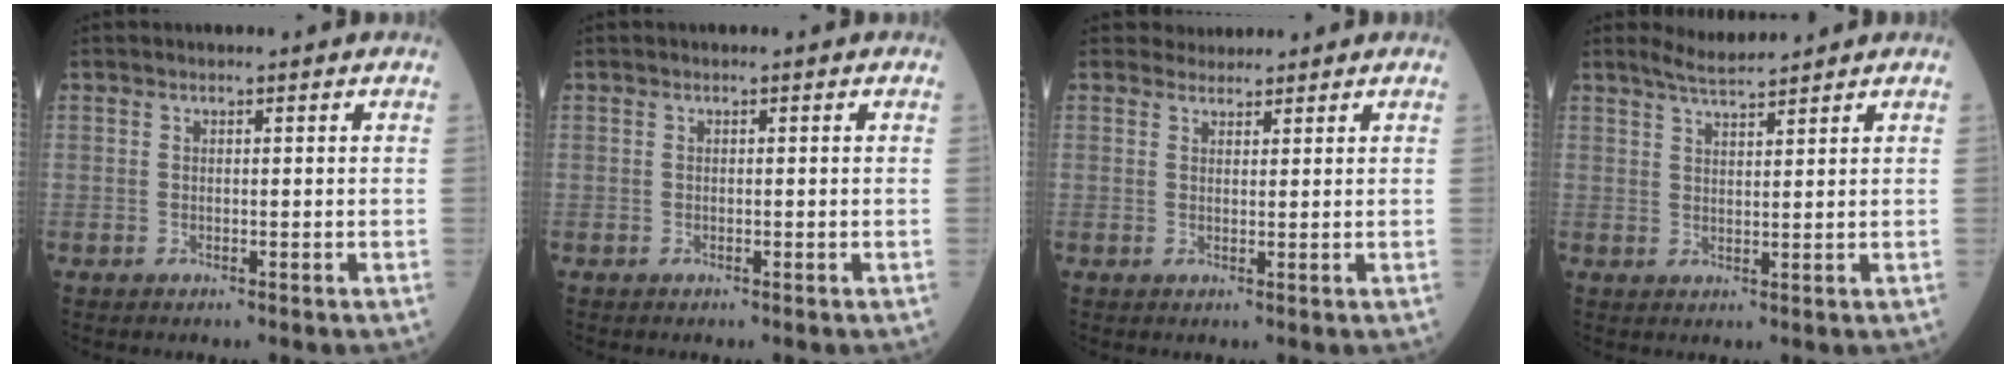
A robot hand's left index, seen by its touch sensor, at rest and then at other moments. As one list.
[{"total": 0.0}, {"total": 1.8, "force": [1.7, 0.5, -0.5], "torque": [0.006, 0.008, 0.027]}, {"total": 3.1, "force": [3.0, -0.3, 0.6], "torque": [-0.015, 0.003, 0.058]}]